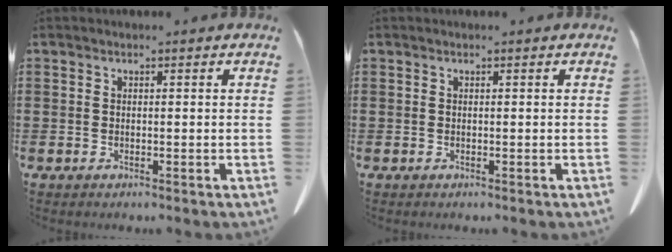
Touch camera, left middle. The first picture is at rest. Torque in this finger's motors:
{"motor_torque": [-0.15, 0.16, 0.00, -0.01]}